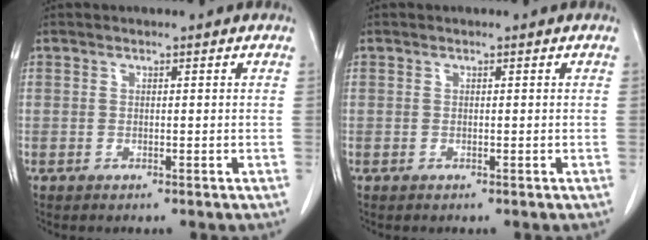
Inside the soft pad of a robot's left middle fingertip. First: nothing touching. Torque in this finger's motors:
{"motor_torque": [0.00, 0.00, 0.00, 0.00]}